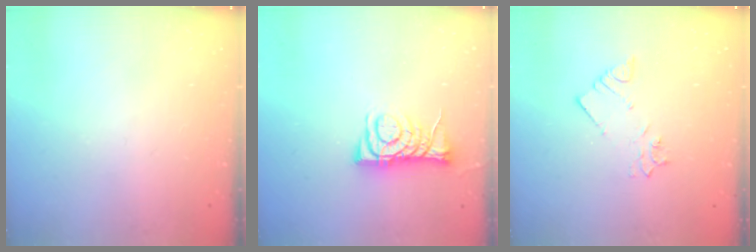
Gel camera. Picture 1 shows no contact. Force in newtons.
{"total": 8.8, "press": 8.8, "slide": 0.7}
{"total": 3.3, "press": 3.3, "slide": 0.3}